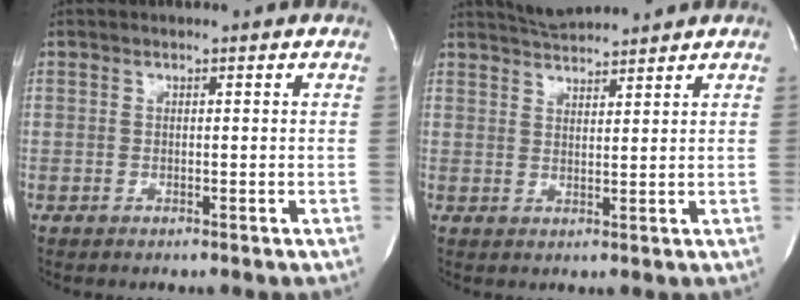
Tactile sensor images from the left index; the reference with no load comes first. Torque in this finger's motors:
{"motor_torque": [-0.17, -0.07, 0.43, 0.10]}